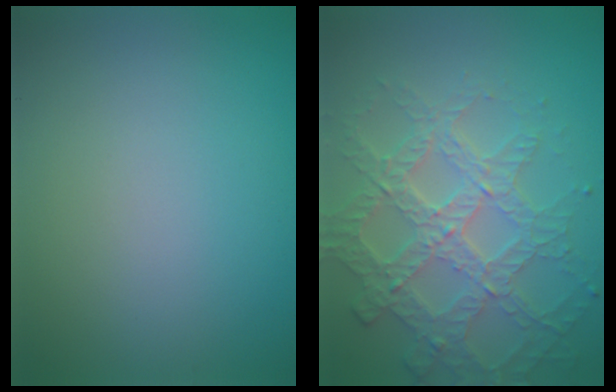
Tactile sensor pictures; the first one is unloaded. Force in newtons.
{"total": 4.5, "press": 4.3, "slide": 1.2}